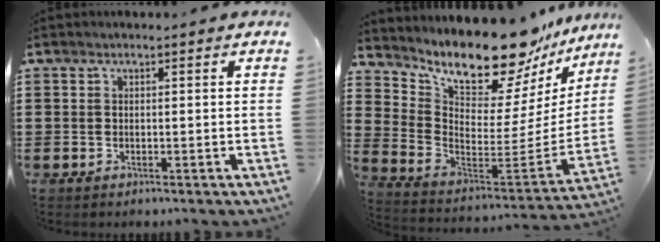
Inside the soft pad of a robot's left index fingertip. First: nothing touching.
{"total": 13.4, "force": [11.9, 3.1, 5.3], "torque": [-0.106, -0.105, 0.198]}